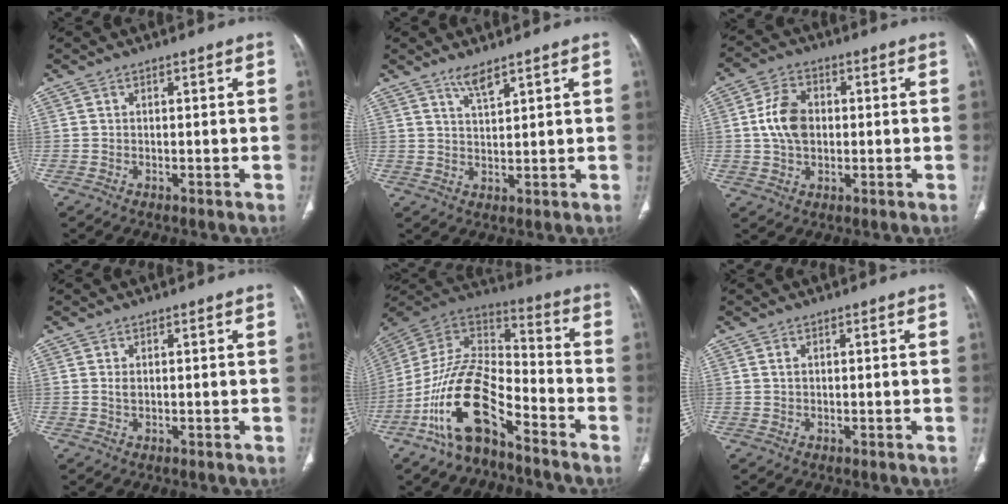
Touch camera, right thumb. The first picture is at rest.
{"total": 3.4, "force": [2.6, 0.5, 2.1], "torque": [-0.036, -0.018, 0.052]}
{"total": 8.4, "force": [0.5, 5.9, 6.0], "torque": [-0.100, 0.008, 0.006]}
{"total": 1.1, "force": [0.2, 0.6, 0.9], "torque": [-0.019, 0.001, 0.008]}
{"total": 17.9, "force": [-10.2, 7.6, 12.6], "torque": [-0.219, 0.080, -0.196]}
{"total": 0.9, "force": [0.3, 0.6, 0.6], "torque": [-0.013, 0.000, 0.007]}